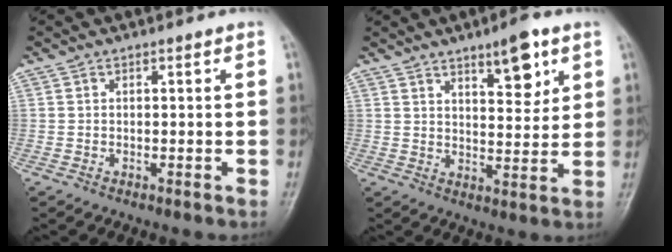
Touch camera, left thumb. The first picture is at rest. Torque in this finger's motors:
{"motor_torque": [0.39, 0.36, 0.21, -0.32, 0.08]}